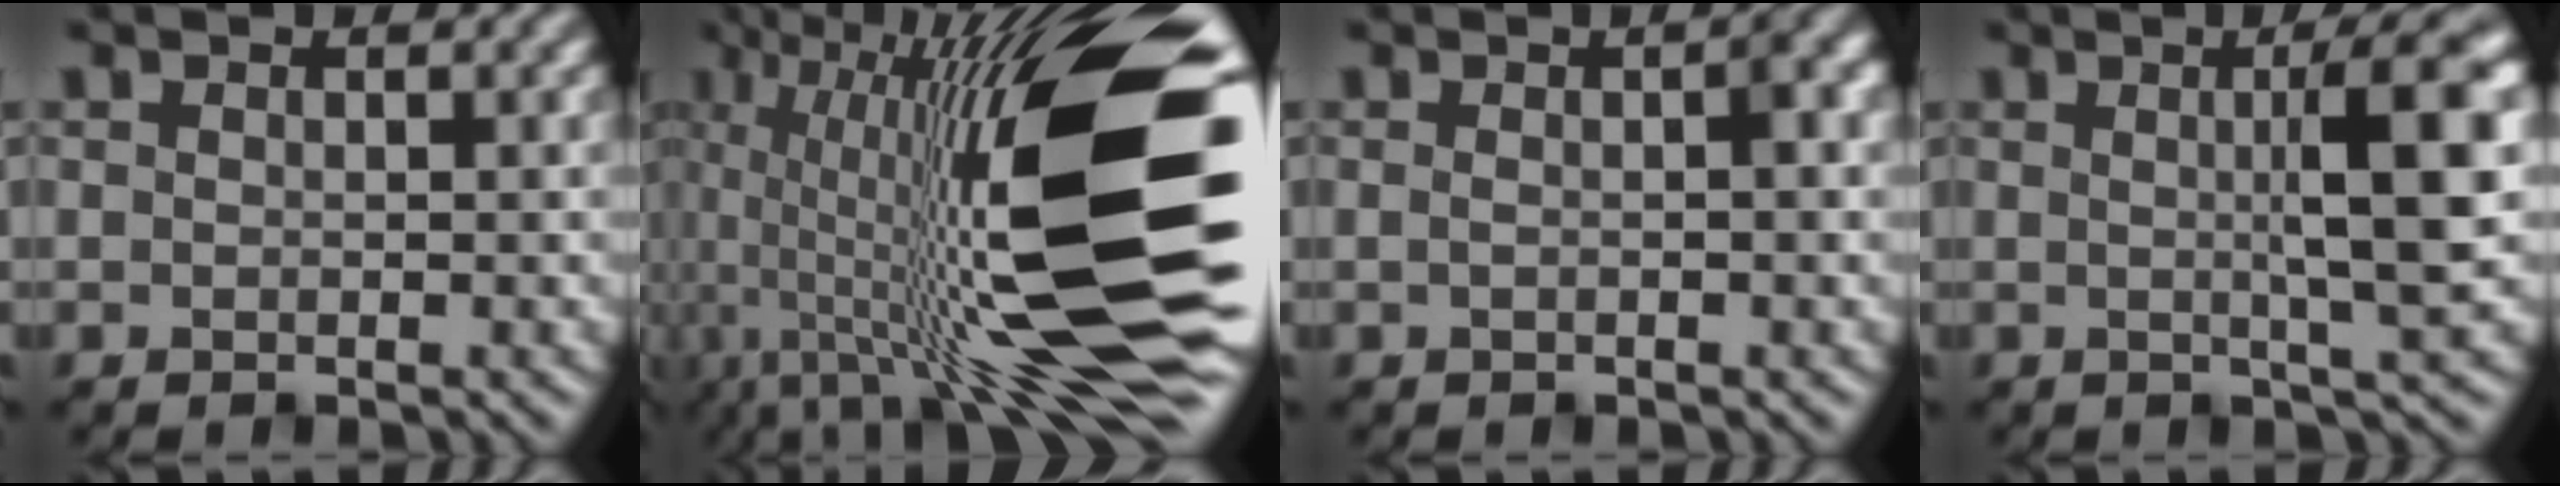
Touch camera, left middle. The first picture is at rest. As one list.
[{"total": 19.9, "force": [0.8, 6.4, 18.8], "torque": [-0.309, 0.018, 0.009]}, {"total": 2.1, "force": [0.1, 0.4, 2.1], "torque": [-0.032, 0.007, 0.000]}, {"total": 6.6, "force": [0.9, 0.9, 6.5], "torque": [-0.087, 0.011, 0.014]}]